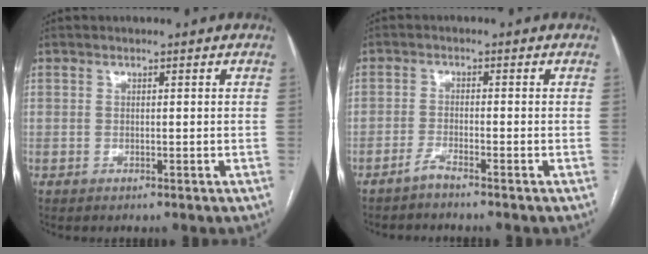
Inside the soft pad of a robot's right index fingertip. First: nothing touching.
{"total": 1.9, "force": [-1.8, -0.4, 0.7], "torque": [-0.018, -0.002, -0.038]}